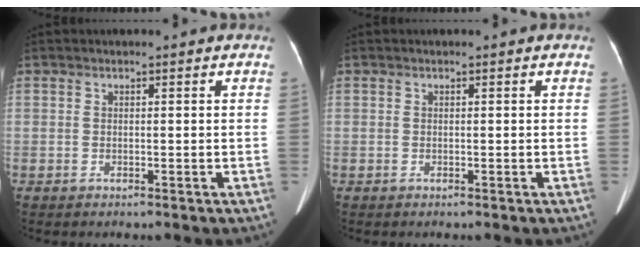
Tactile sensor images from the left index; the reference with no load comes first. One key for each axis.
{"total": 0.0}